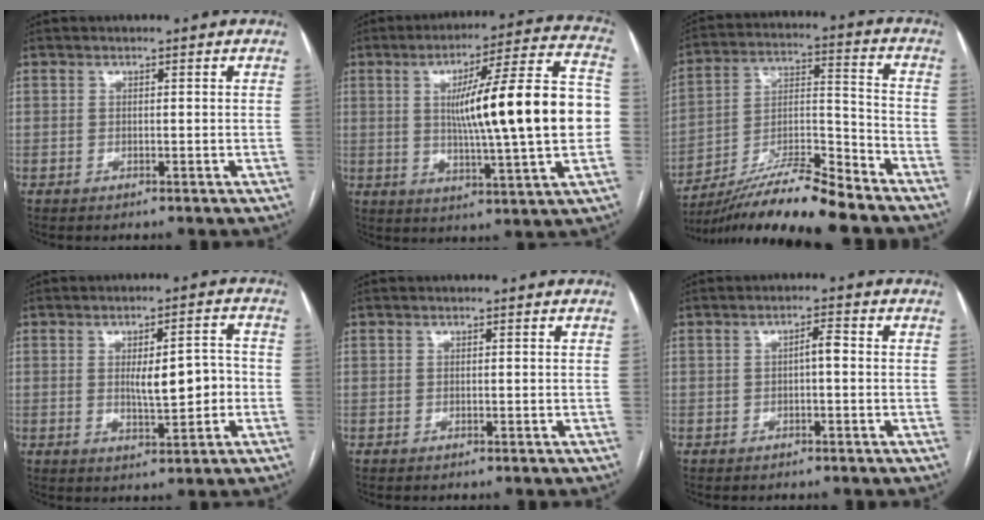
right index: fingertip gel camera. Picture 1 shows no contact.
{"total": 20.7, "force": [0.4, 0.9, 20.7], "torque": [-0.301, 0.019, 0.001]}
{"total": 16.0, "force": [-13.9, 0.1, 7.8], "torque": [-0.139, 0.008, -0.246]}
{"total": 7.3, "force": [-0.6, 2.0, 7.0], "torque": [-0.106, 0.012, -0.001]}
{"total": 0.0}
{"total": 2.1, "force": [-0.2, 0.5, 2.0], "torque": [-0.032, 0.006, -0.004]}